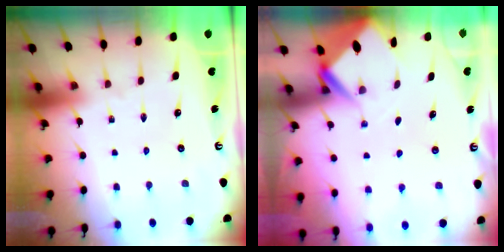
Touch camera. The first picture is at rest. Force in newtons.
{"total": 2.8, "press": 2.8, "slide": 0.1}